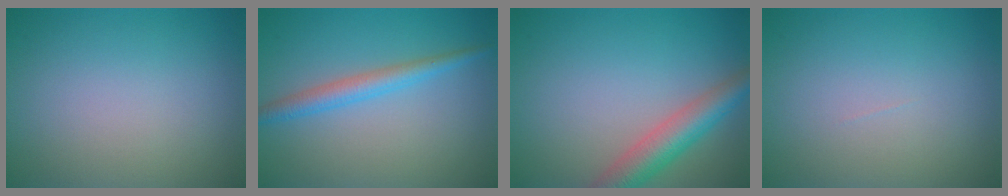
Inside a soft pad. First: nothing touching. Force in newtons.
{"total": 2.6, "press": 2.6, "slide": 0.1}
{"total": 4.7, "press": 4.7, "slide": 0.2}
{"total": 0.0}